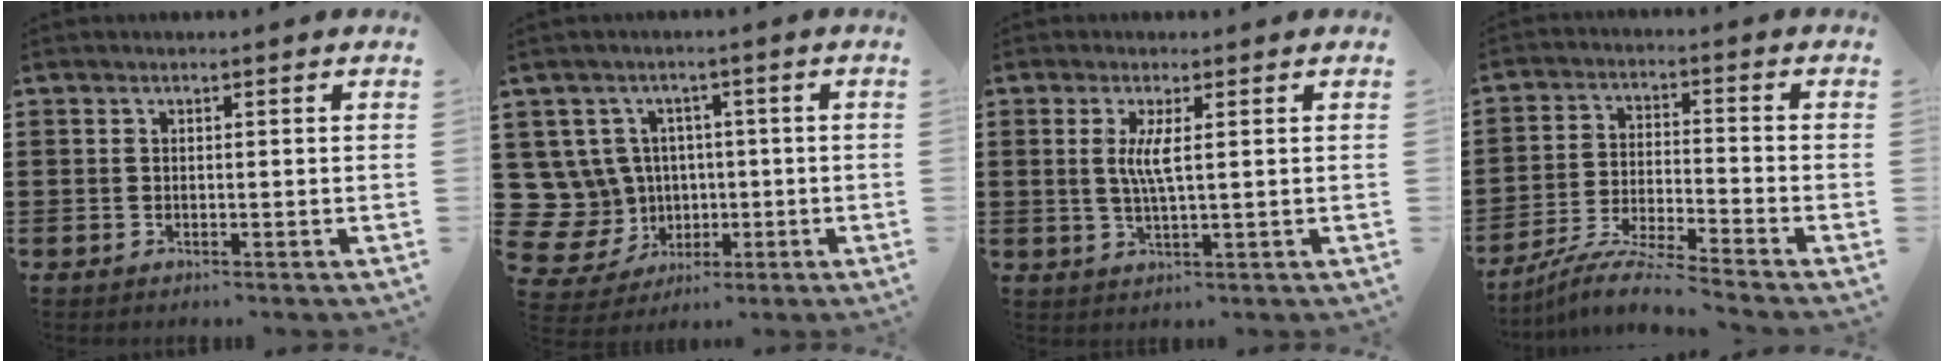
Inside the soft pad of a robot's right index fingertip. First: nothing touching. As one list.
[{"total": 9.0, "force": [1.0, 8.7, 2.2], "torque": [-0.117, -0.011, 0.025]}, {"total": 3.8, "force": [0.8, 0.3, 3.7], "torque": [-0.074, -0.003, 0.012]}, {"total": 7.0, "force": [-6.6, -0.7, 2.1], "torque": [-0.046, -0.009, -0.131]}]